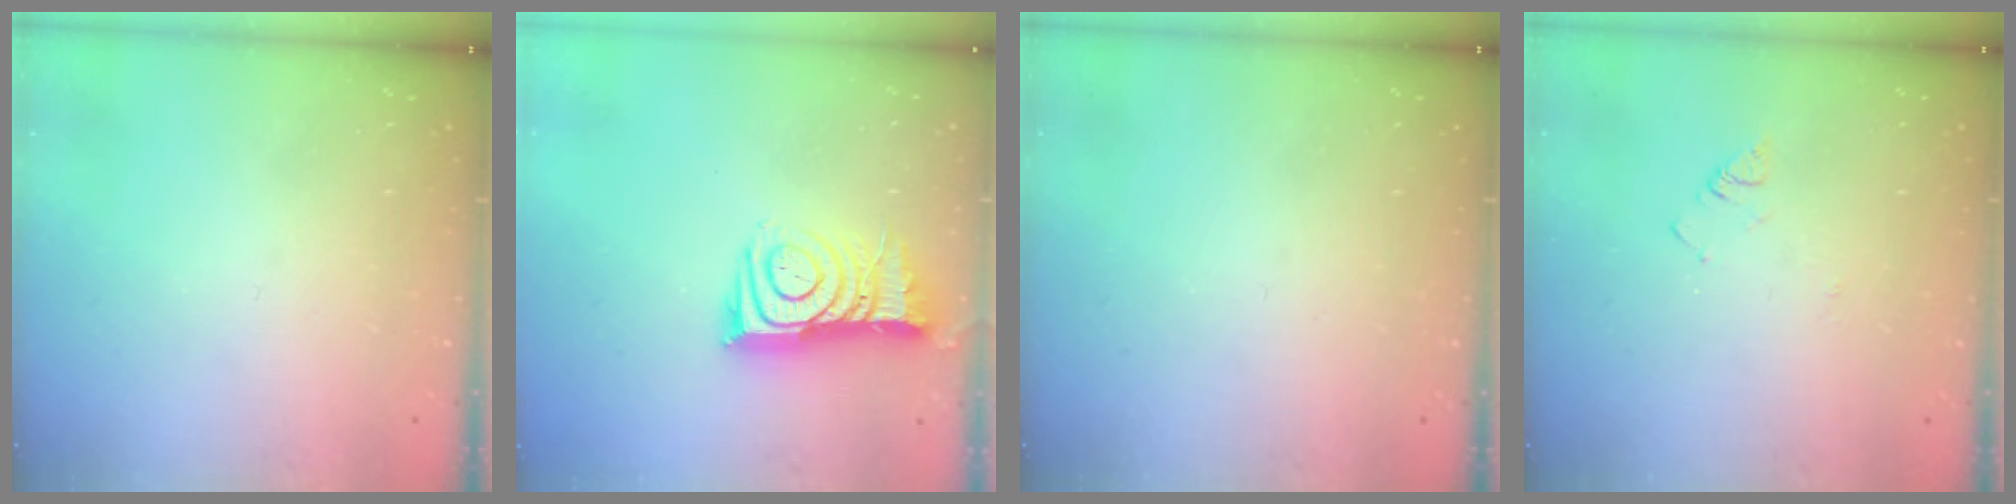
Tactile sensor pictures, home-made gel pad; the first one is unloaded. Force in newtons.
{"total": 11.8, "press": 11.8, "slide": 1.1}
{"total": 0.0}
{"total": 3.1, "press": 3.1, "slide": 0.5}